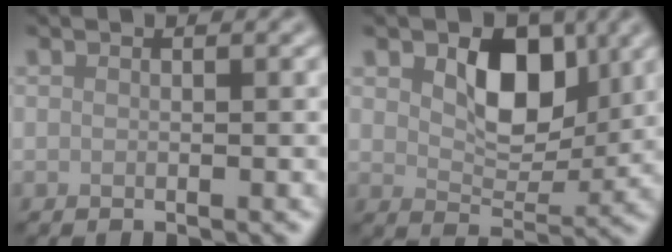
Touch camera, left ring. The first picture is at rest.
{"total": 5.9, "force": [1.9, 3.7, 4.2], "torque": [-0.069, -0.006, 0.028]}